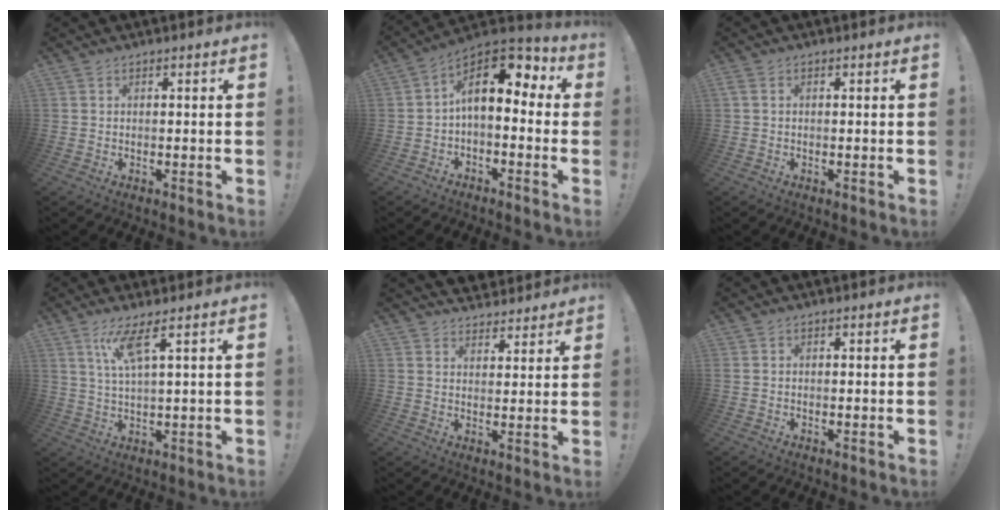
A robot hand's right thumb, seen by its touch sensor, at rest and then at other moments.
{"total": 11.7, "force": [3.5, 6.1, 9.4], "torque": [-0.145, -0.015, 0.061]}
{"total": 1.1, "force": [0.1, 0.4, 1.0], "torque": [-0.023, 0.003, 0.002]}
{"total": 7.3, "force": [3.8, 0.6, 6.2], "torque": [-0.120, -0.006, 0.062]}
{"total": 4.4, "force": [3.8, 2.2, 0.4], "torque": [-0.003, -0.031, 0.072]}
{"total": 0.0}